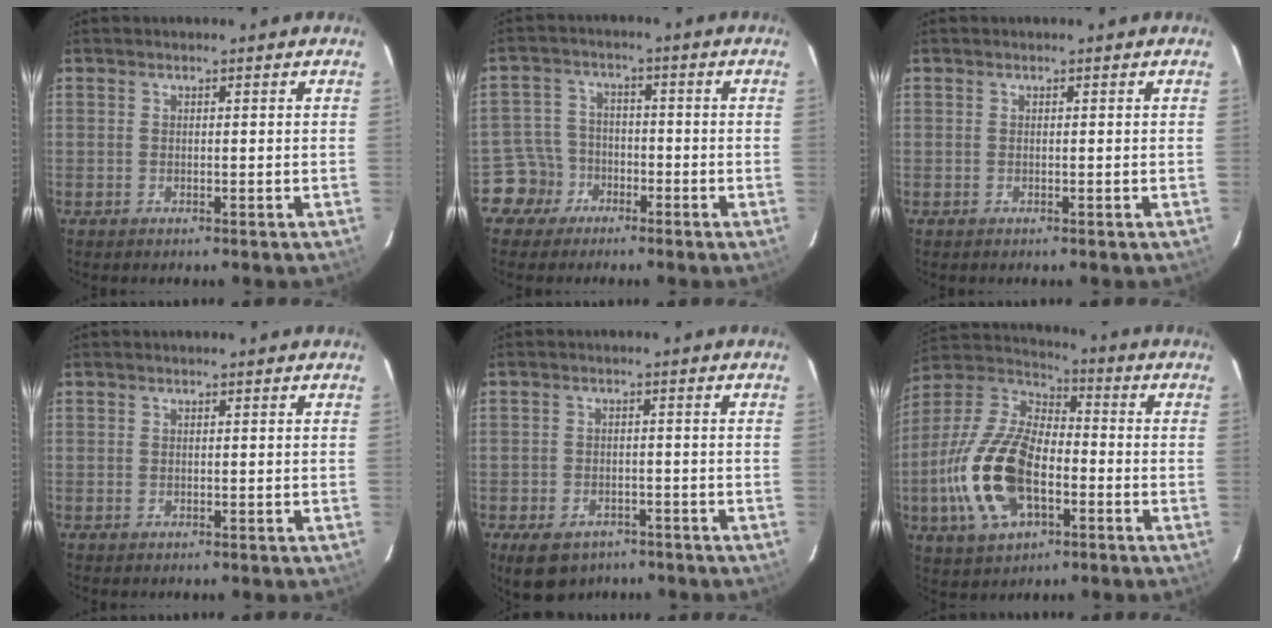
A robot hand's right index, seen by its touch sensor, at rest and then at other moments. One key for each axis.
{"total": 6.0, "fx": -3.4, "fy": 5.0, "fz": -0.1, "tx": -0.013, "ty": 0.027, "tz": -0.067}
{"total": 0.0}
{"total": 0.0}
{"total": 8.5, "fx": -5.5, "fy": 5.4, "fz": 3.5, "tx": -0.082, "ty": 0.000, "tz": -0.074}
{"total": 20.0, "fx": -5.7, "fy": 10.6, "fz": 15.9, "tx": -0.351, "ty": -0.006, "tz": -0.103}